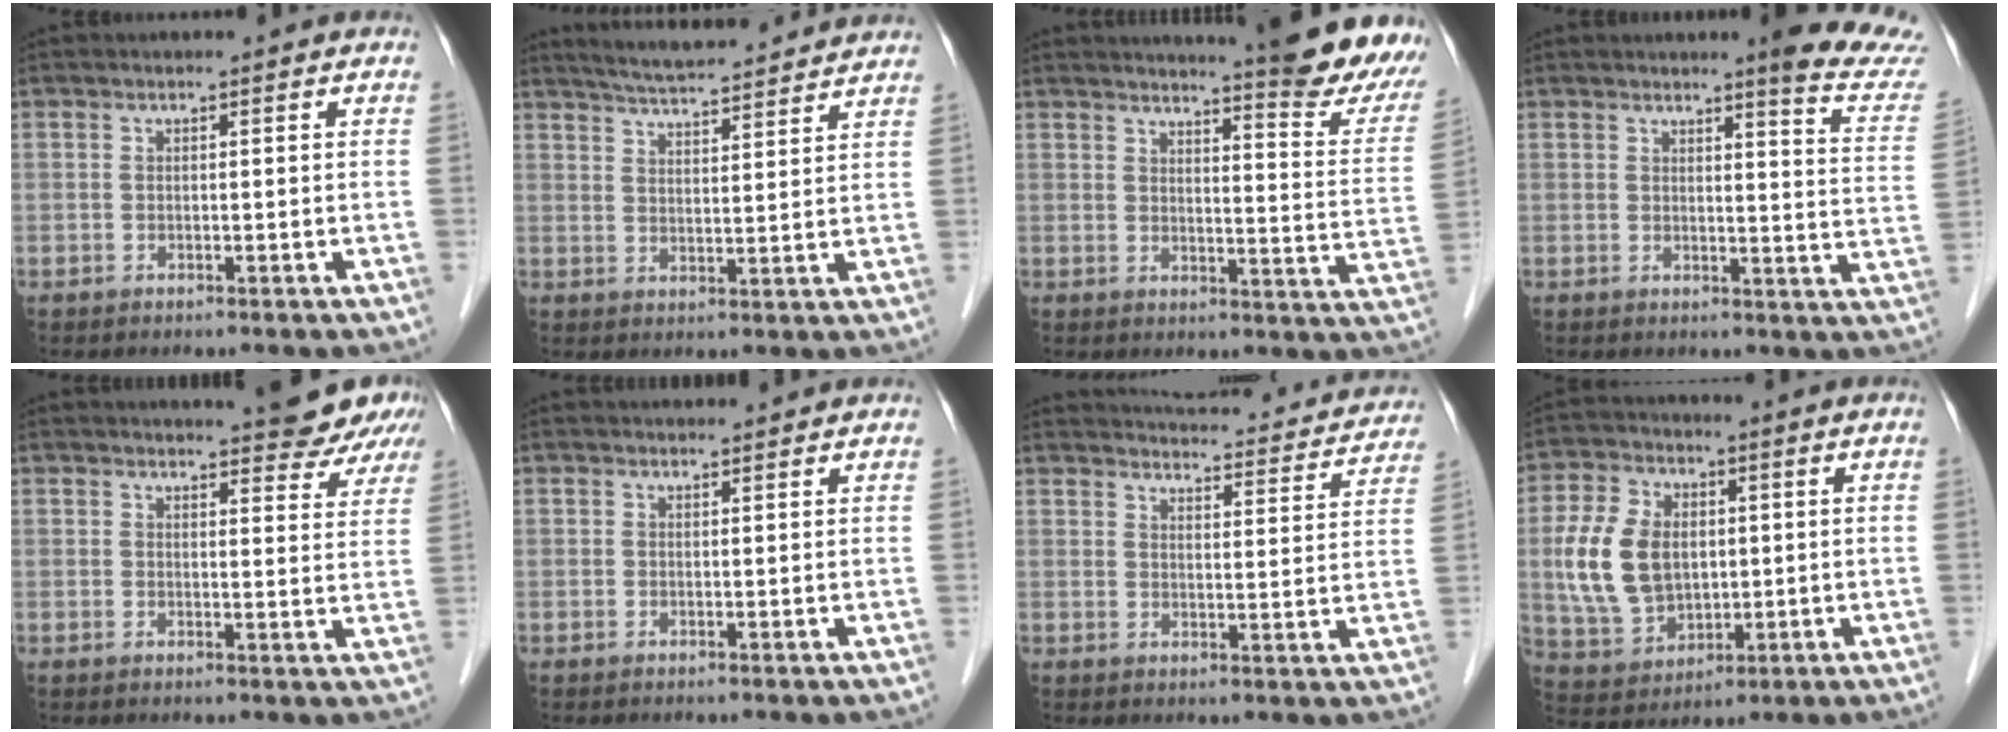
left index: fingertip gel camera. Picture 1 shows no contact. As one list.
[{"total": 12.9, "force": [12.0, 1.2, 4.8], "torque": [-0.081, 0.018, 0.169]}, {"total": 18.3, "force": [16.5, 0.1, 7.8], "torque": [-0.099, -0.101, 0.185]}, {"total": 10.7, "force": [9.8, -0.3, 4.4], "torque": [-0.037, -0.062, 0.087]}, {"total": 14.9, "force": [13.6, 3.1, 5.5], "torque": [-0.058, -0.004, 0.148]}, {"total": 2.2, "force": [2.2, 0.2, 0.2], "torque": [-0.002, 0.019, 0.035]}, {"total": 21.8, "force": [20.7, 4.1, 5.2], "torque": [-0.071, -0.024, 0.245]}, {"total": 11.6, "force": [0.6, 8.1, 8.2], "torque": [-0.194, 0.013, 0.024]}]